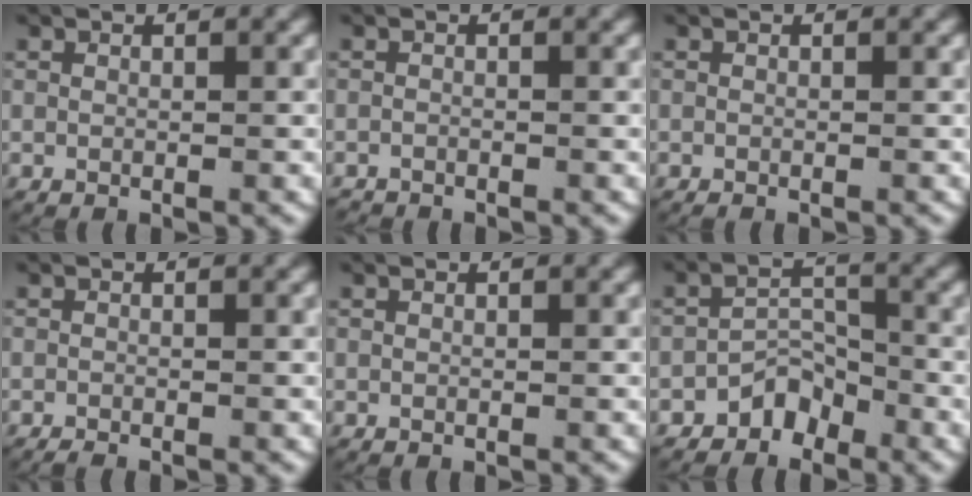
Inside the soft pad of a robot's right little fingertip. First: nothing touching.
{"total": 0.8, "force": [-0.7, 0.1, -0.2], "torque": [-0.001, -0.007, -0.011]}
{"total": 0.0}
{"total": 0.7, "force": [-0.7, 0.0, 0.1], "torque": [-0.002, -0.003, -0.013]}
{"total": 0.0}
{"total": 3.3, "force": [-2.4, 2.0, 1.2], "torque": [-0.017, 0.003, -0.050]}